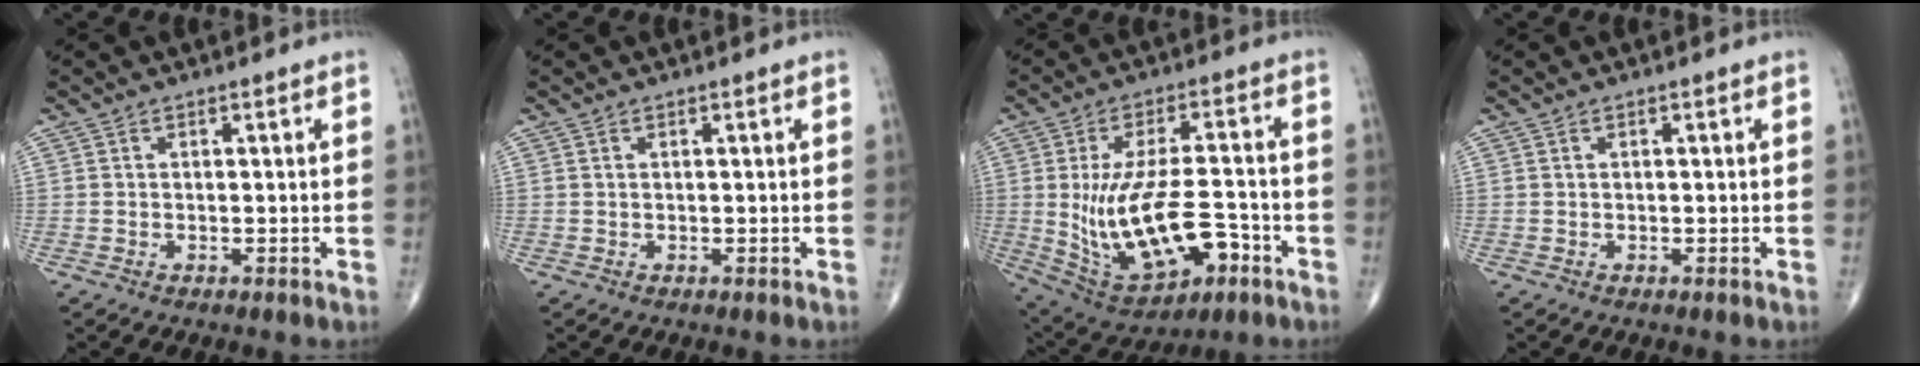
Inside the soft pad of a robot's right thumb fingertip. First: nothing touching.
{"total": 0.0}
{"total": 19.0, "force": [-4.1, 9.3, 16.0], "torque": [-0.276, 0.022, -0.044]}
{"total": 0.0}